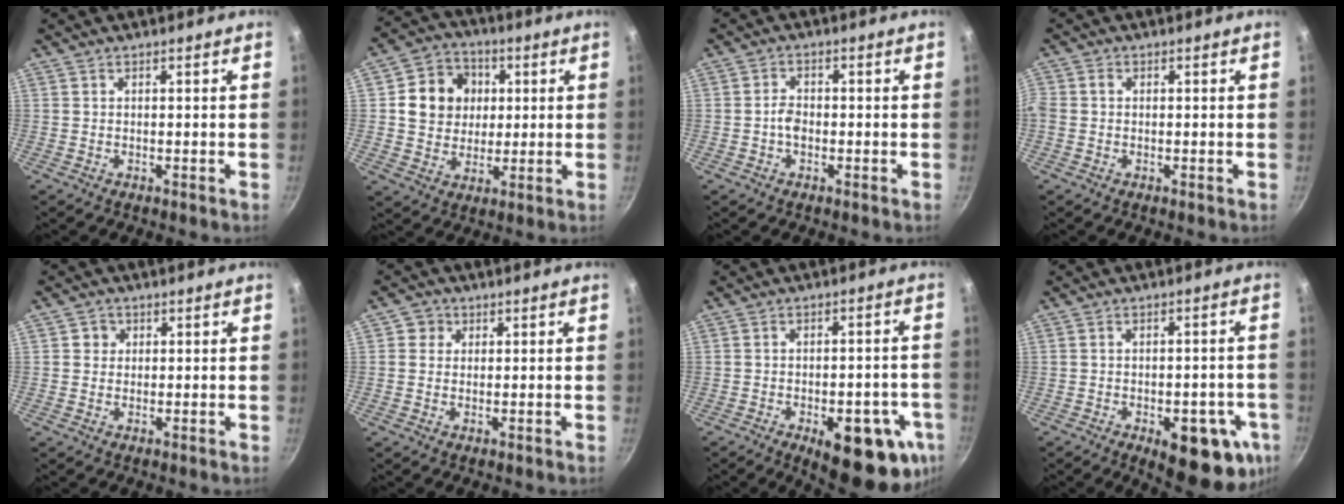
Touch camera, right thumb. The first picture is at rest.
{"total": 11.4, "force": [2.2, 10.1, 4.8], "torque": [-0.048, 0.010, 0.034]}
{"total": 2.6, "force": [-0.8, 1.7, 1.8], "torque": [-0.027, 0.013, -0.017]}
{"total": 2.1, "force": [-0.4, 1.7, 1.1], "torque": [-0.028, 0.007, -0.014]}
{"total": 2.3, "force": [0.4, 2.2, 0.5], "torque": [0.004, 0.001, 0.002]}
{"total": 3.0, "force": [0.6, 2.8, 0.6], "torque": [0.015, -0.004, 0.002]}
{"total": 18.0, "force": [-7.4, 7.8, 14.5], "torque": [-0.141, 0.012, -0.086]}
{"total": 15.6, "force": [-5.9, 7.0, 12.6], "torque": [-0.115, 0.005, -0.069]}